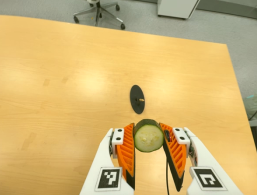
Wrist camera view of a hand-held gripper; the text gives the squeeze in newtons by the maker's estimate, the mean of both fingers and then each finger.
{"total": 10.9, "left": 9.7, "right": 12.1}